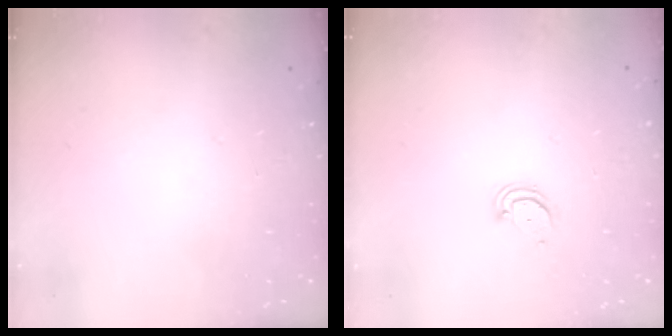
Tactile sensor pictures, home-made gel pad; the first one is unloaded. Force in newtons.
{"total": 3.0, "press": 3.0, "slide": 0.2}